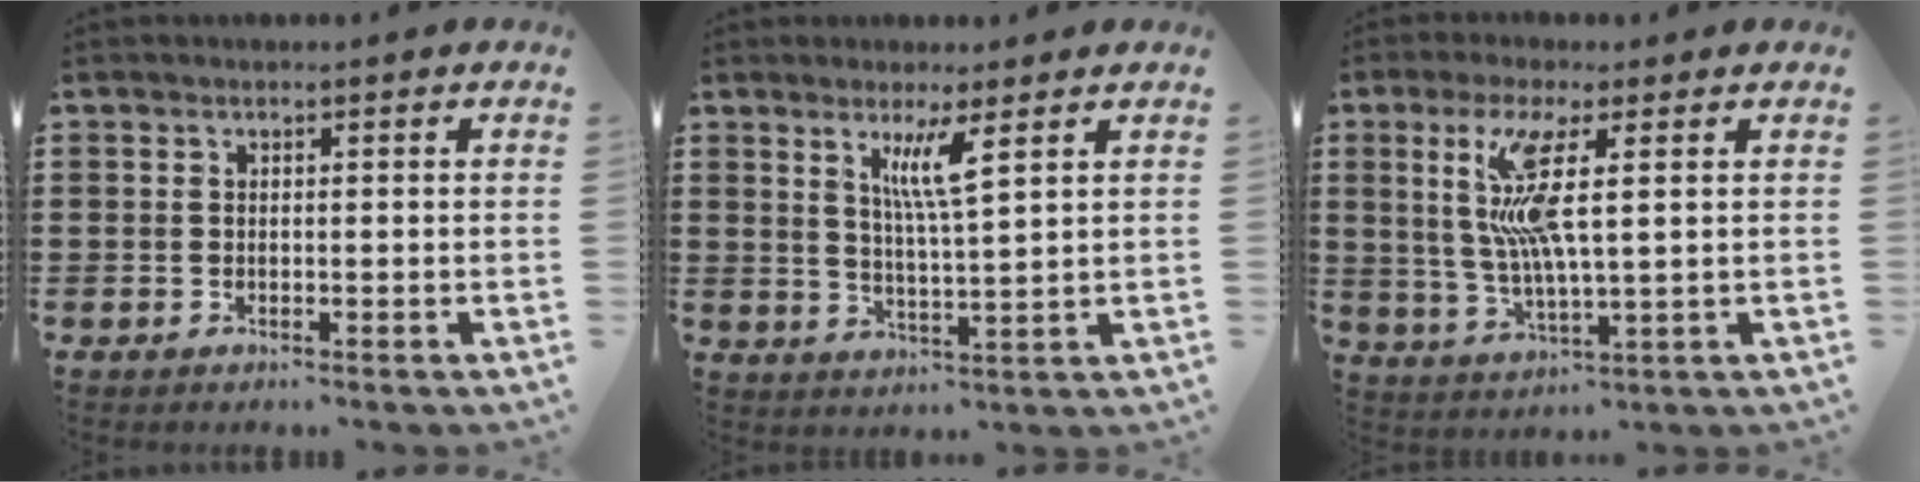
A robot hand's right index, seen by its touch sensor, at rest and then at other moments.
{"total": 5.3, "force": [2.8, 0.2, 4.4], "torque": [-0.096, -0.001, 0.046]}
{"total": 9.4, "force": [2.5, 1.6, 8.9], "torque": [-0.196, -0.009, 0.034]}